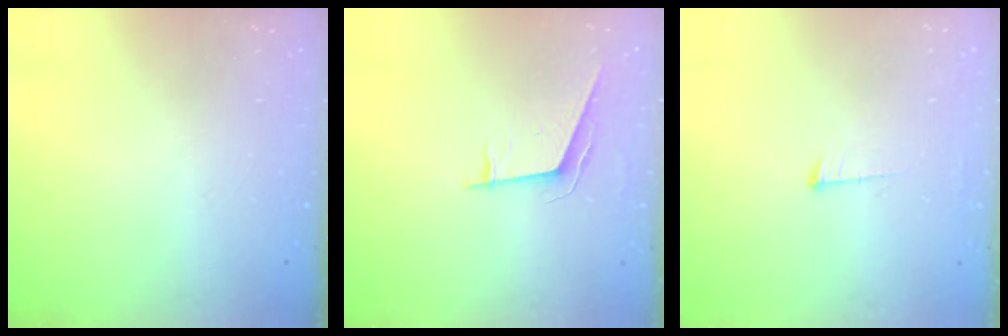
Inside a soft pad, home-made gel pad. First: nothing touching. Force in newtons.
{"total": 6.6, "press": 6.2, "slide": 2.4}
{"total": 6.1, "press": 6.1, "slide": 0.6}